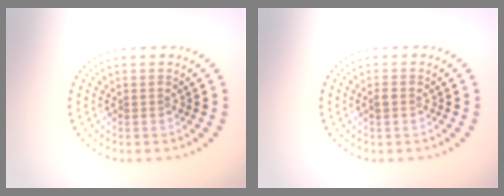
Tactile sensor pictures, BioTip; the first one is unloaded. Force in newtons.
{"total": 0.9, "press": 0.9, "slide": 0.1}